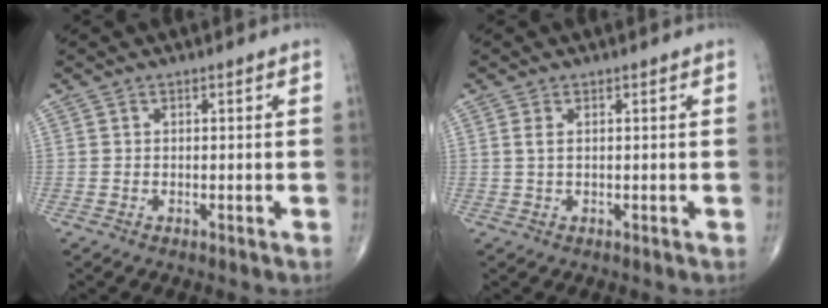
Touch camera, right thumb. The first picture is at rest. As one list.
[{"total": 1.5, "force": [0.4, 0.7, 1.3], "torque": [-0.035, 0.005, 0.011]}]